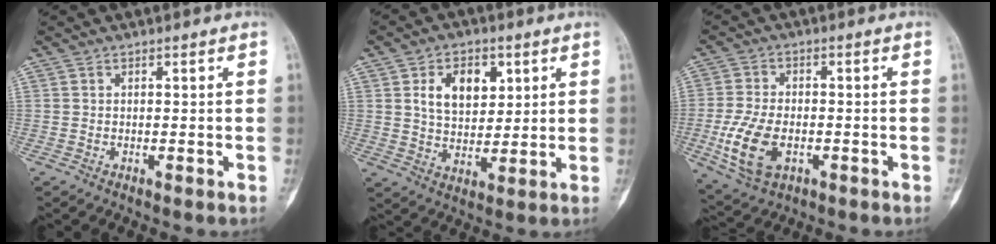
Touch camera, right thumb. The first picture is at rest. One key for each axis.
{"total": 9.8, "fx": 3.4, "fy": 6.5, "fz": 6.5, "tx": -0.076, "ty": -0.013, "tz": 0.062}
{"total": 10.4, "fx": -2.8, "fy": 6.2, "fz": 7.8, "tx": -0.163, "ty": -0.001, "tz": -0.046}